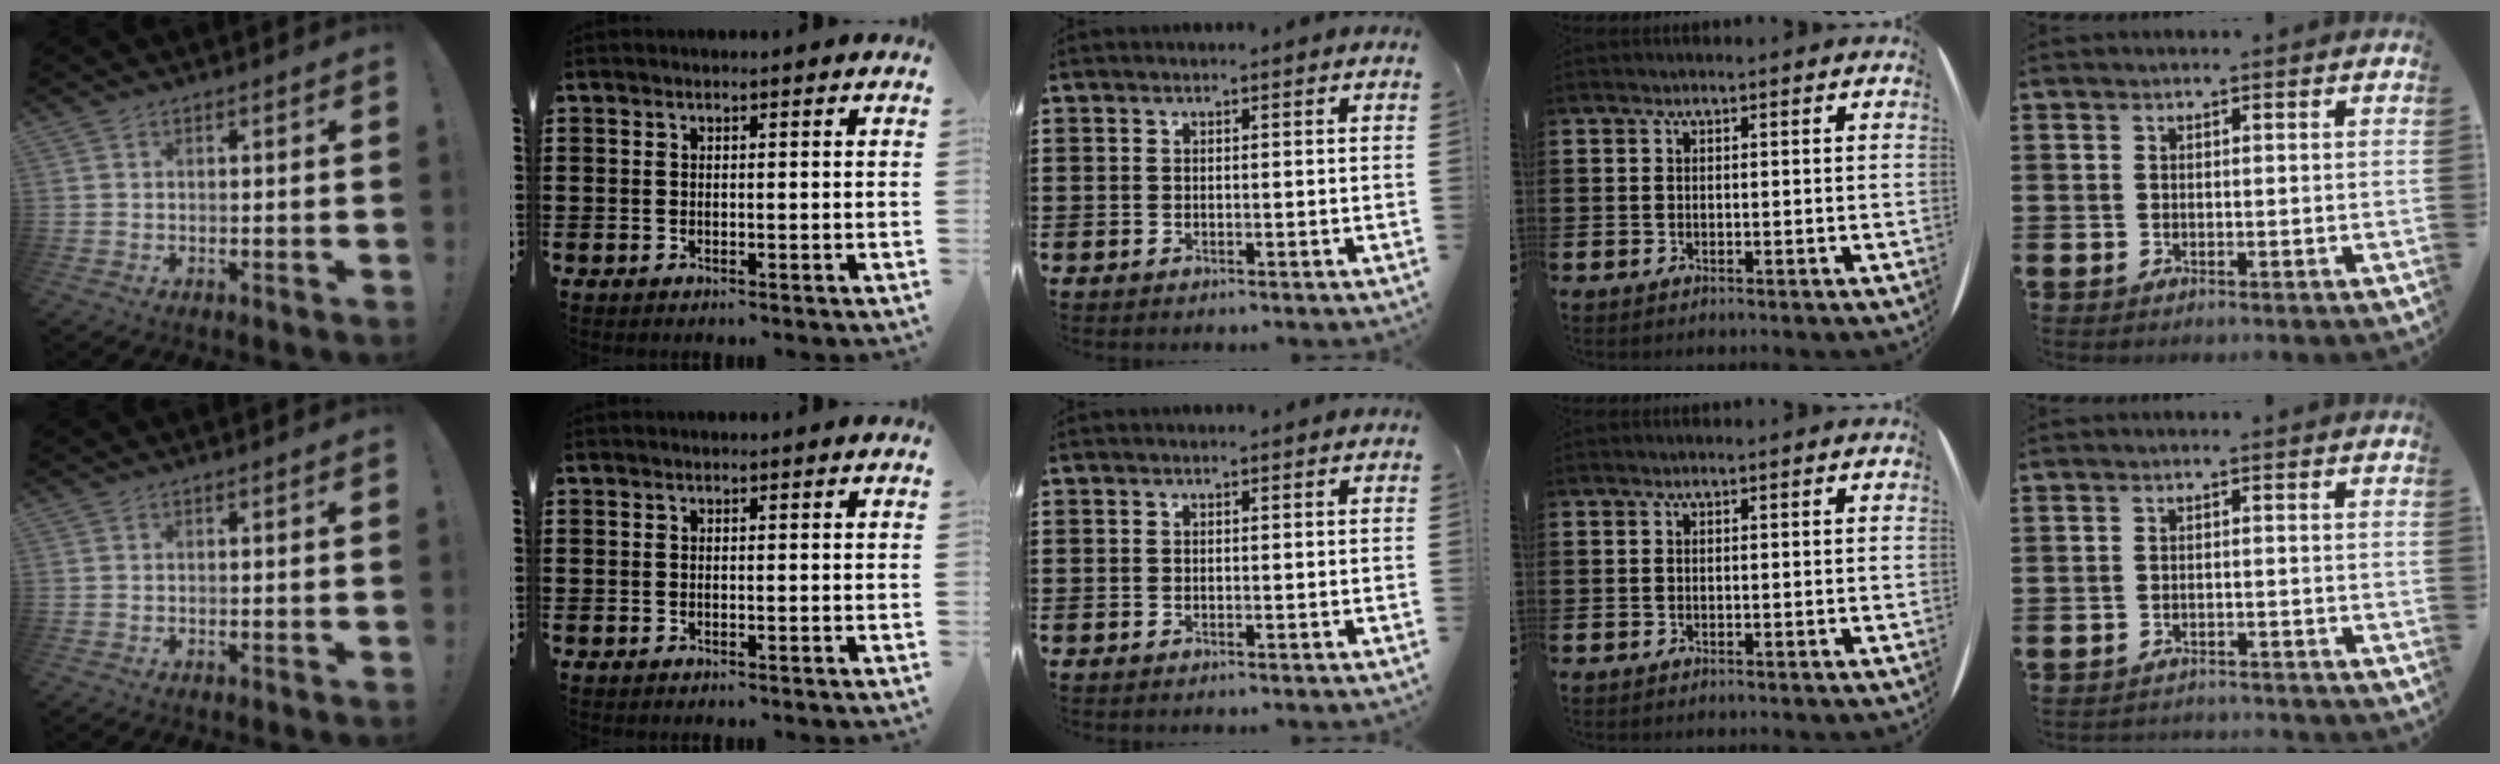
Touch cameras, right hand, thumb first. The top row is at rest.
{"little": {"total": 1.4, "force": [-1.4, 0.0, -0.1], "torque": [-0.004, 0.003, -0.031]}}